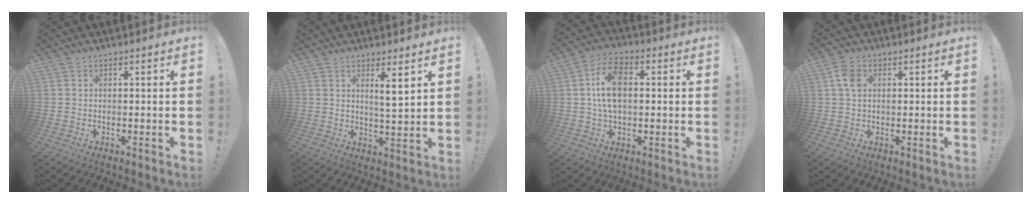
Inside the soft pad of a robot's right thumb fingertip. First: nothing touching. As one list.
[{"total": 5.8, "force": [3.2, 0.4, 4.8], "torque": [-0.066, -0.027, 0.046]}, {"total": 11.1, "force": [0.9, 6.6, 9.0], "torque": [-0.161, 0.004, 0.016]}, {"total": 5.2, "force": [1.6, 3.4, 3.7], "torque": [-0.066, 0.001, 0.029]}]